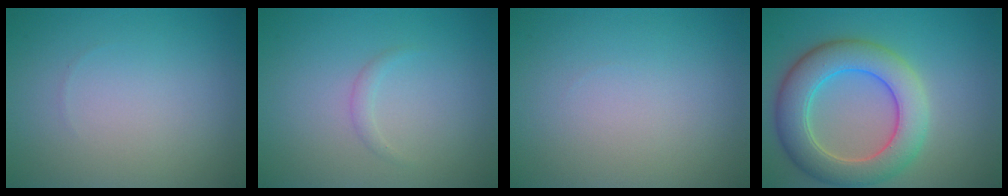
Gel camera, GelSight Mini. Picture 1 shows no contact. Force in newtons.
{"total": 0.8, "press": 0.8, "slide": 0.0}
{"total": 0.0}
{"total": 7.3, "press": 7.3, "slide": 0.5}